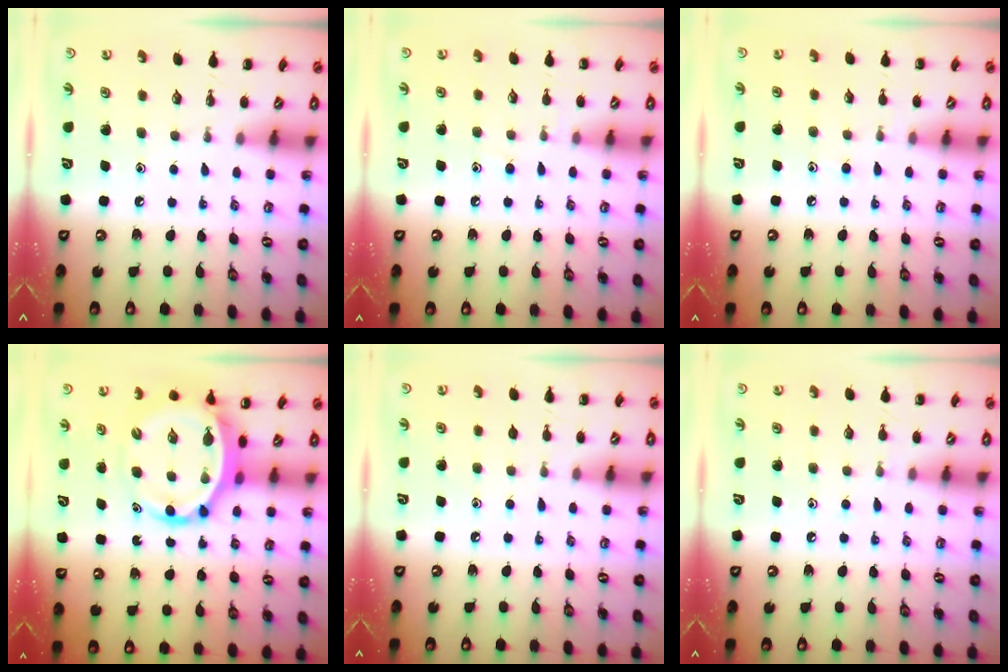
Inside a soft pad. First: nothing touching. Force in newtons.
{"total": 6.2, "press": 5.9, "slide": 2.1}
{"total": 6.2, "press": 5.8, "slide": 2.3}
{"total": 8.4, "press": 8.1, "slide": 2.4}
{"total": 4.6, "press": 4.4, "slide": 1.5}
{"total": 4.0, "press": 3.7, "slide": 1.5}